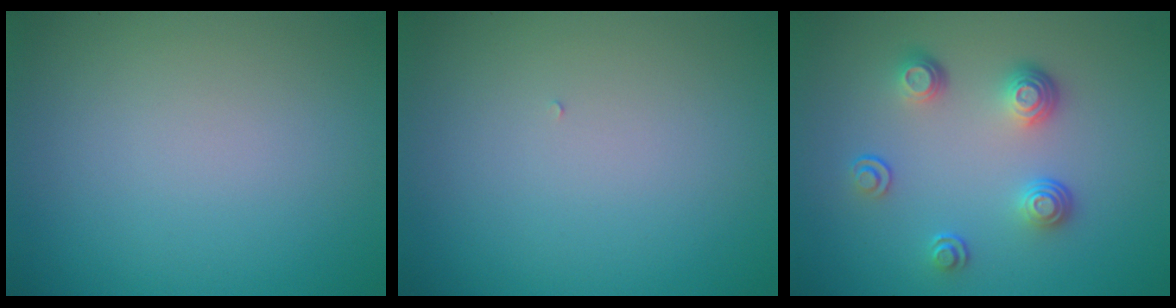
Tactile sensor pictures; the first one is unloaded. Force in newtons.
{"total": 0.0}
{"total": 3.6, "press": 2.6, "slide": 2.4}